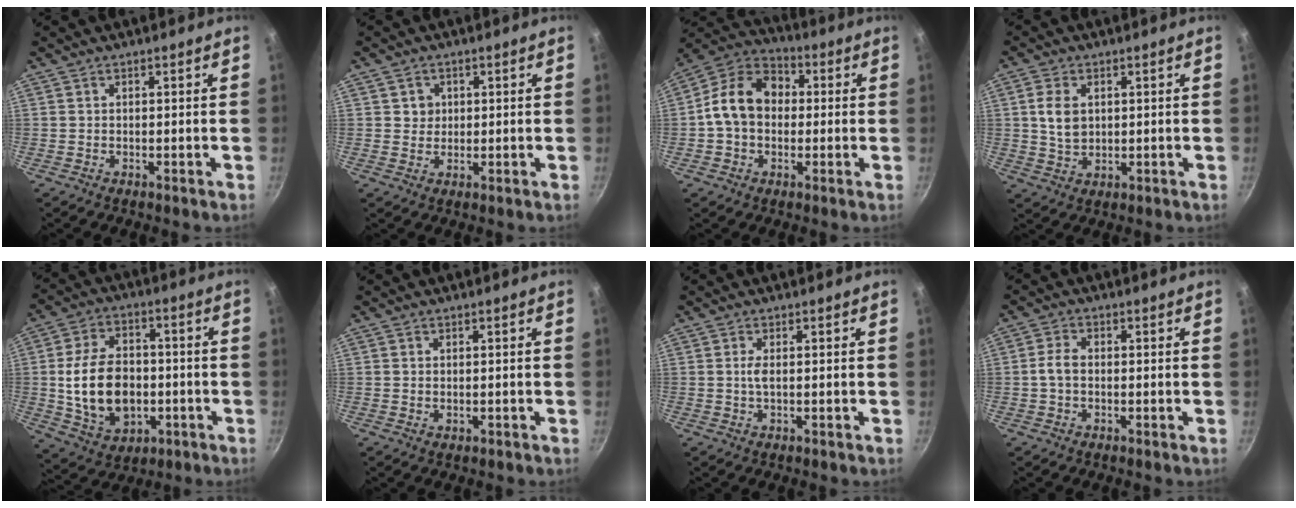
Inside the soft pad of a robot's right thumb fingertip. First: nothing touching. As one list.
[{"total": 2.9, "force": [0.7, 2.7, 0.6], "torque": [0.009, 0.003, 0.010]}, {"total": 13.2, "force": [0.3, 10.2, 8.4], "torque": [-0.110, 0.034, -0.017]}, {"total": 6.0, "force": [1.2, 4.2, 4.2], "torque": [-0.071, -0.005, 0.026]}, {"total": 16.3, "force": [-1.9, 11.4, 11.5], "torque": [-0.183, 0.019, -0.018]}, {"total": 0.8, "force": [-0.1, 0.6, 0.5], "torque": [-0.009, 0.001, -0.001]}, {"total": 1.8, "force": [0.1, 0.6, 1.7], "torque": [-0.039, 0.001, 0.002]}, {"total": 3.3, "force": [-0.3, 2.2, 2.5], "torque": [-0.053, 0.015, -0.011]}]